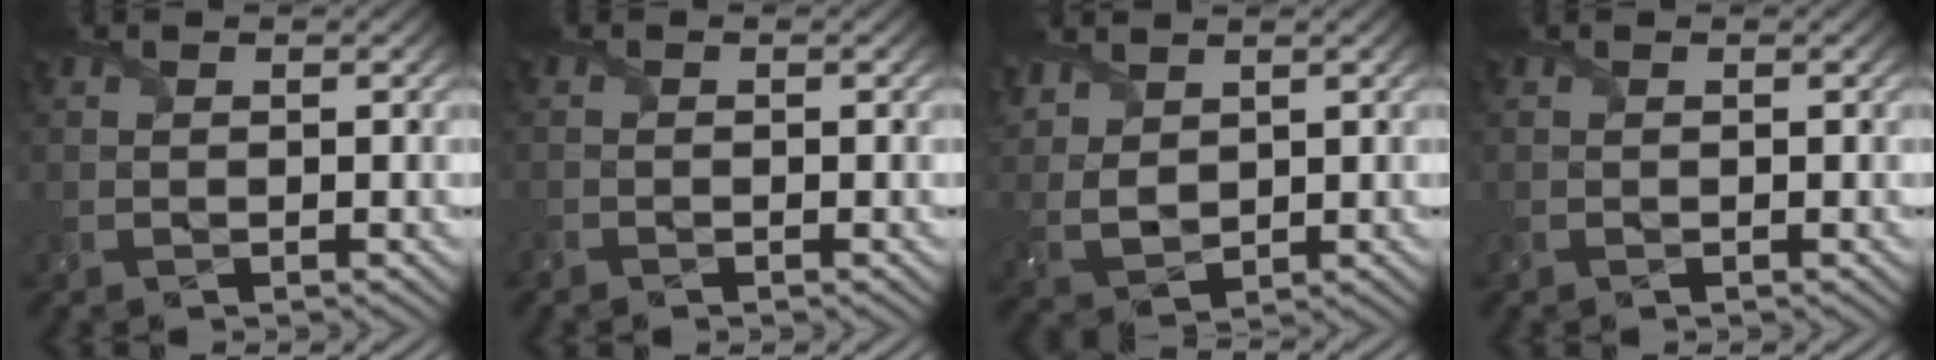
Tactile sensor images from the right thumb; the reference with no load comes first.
{"total": 0.5, "force": [-0.5, 0.1, -0.1], "torque": [0.002, -0.001, -0.012]}
{"total": 5.9, "force": [3.6, 3.3, 3.3], "torque": [-0.105, 0.004, 0.081]}
{"total": 0.0}